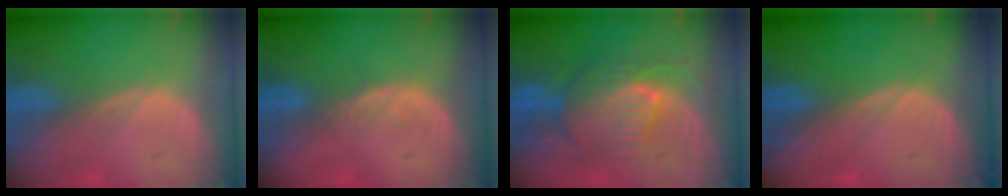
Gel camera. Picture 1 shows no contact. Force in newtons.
{"total": 1.4, "press": 1.4, "slide": 0.2}
{"total": 8.9, "press": 8.6, "slide": 2.1}
{"total": 0.0}